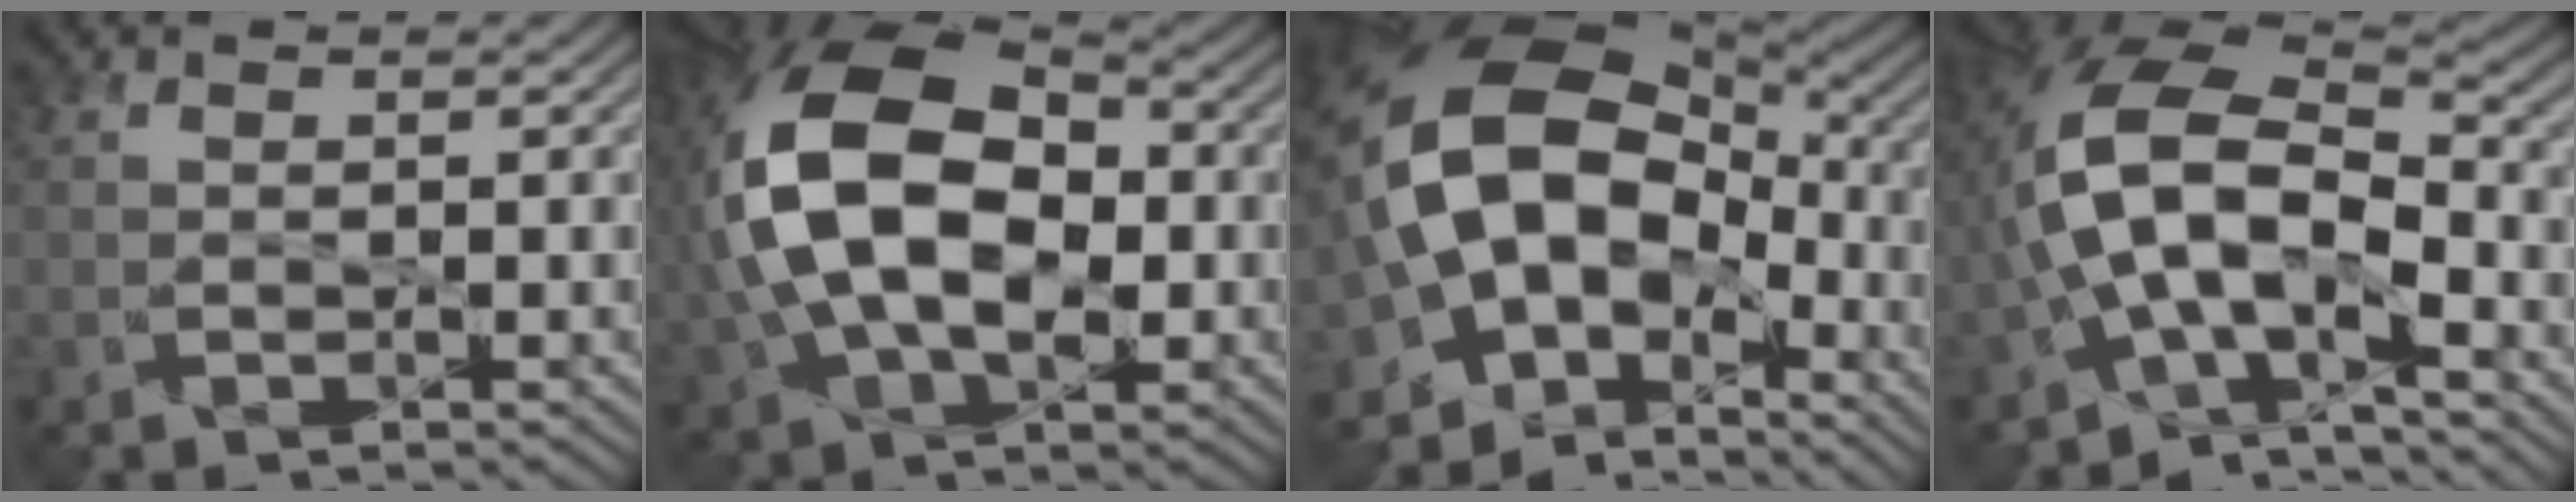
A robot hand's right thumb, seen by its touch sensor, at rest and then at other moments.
{"total": 14.6, "force": [0.6, 9.2, 11.3], "torque": [-0.249, 0.017, 0.003]}
{"total": 15.9, "force": [-1.5, 10.8, 11.5], "torque": [-0.204, 0.007, -0.029]}
{"total": 11.4, "force": [-3.2, 5.1, 9.7], "torque": [-0.189, 0.009, -0.070]}